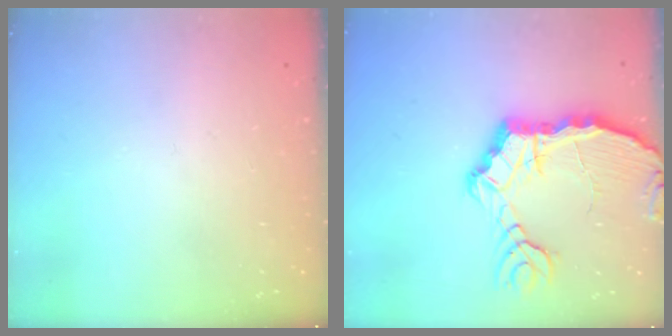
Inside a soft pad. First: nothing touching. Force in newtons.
{"total": 10.7, "press": 10.7, "slide": 1.2}